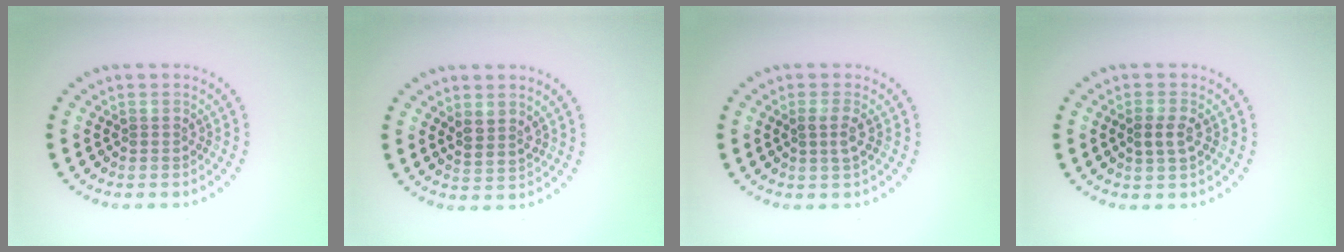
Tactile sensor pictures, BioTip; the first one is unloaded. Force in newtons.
{"total": 1.9, "press": 1.6, "slide": 1.0}
{"total": 1.3, "press": 1.2, "slide": 0.6}
{"total": 1.9, "press": 1.8, "slide": 0.4}